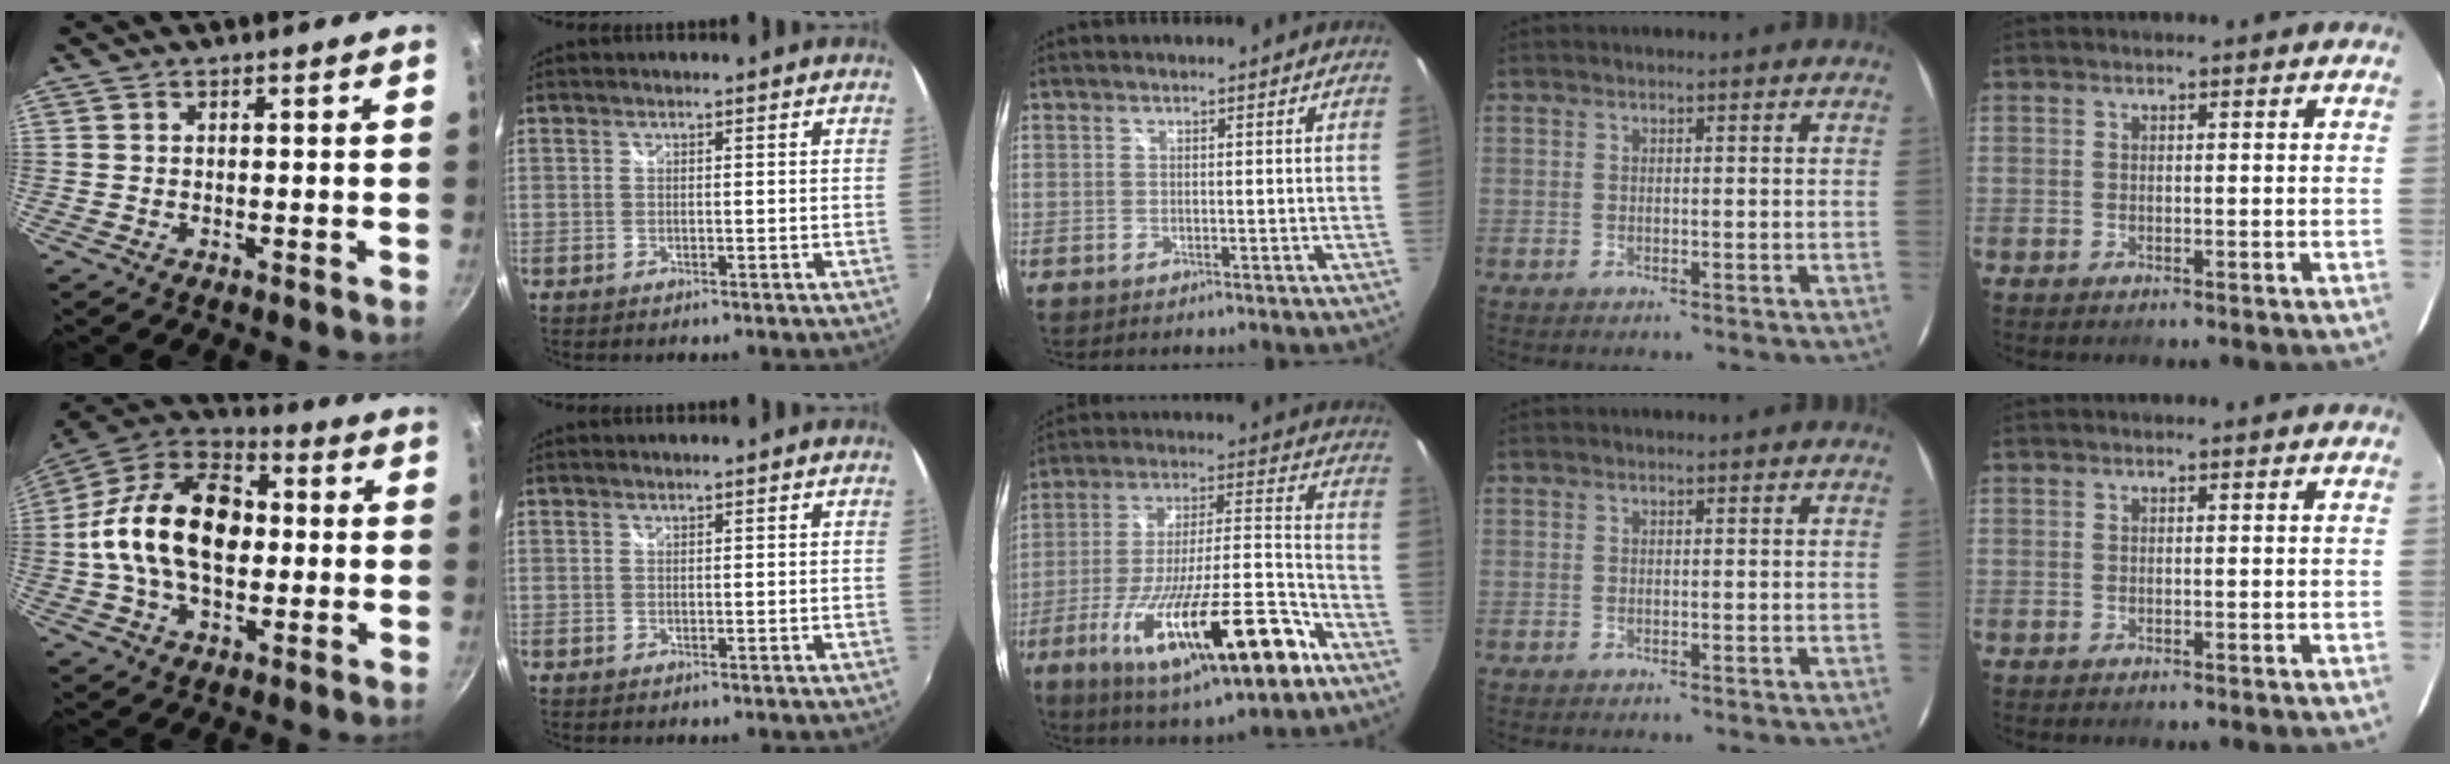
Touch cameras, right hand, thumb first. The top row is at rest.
{"thumb": {"total": 21.4, "force": [0.0, 13.9, 16.3], "torque": [-0.258, 0.035, -0.017]}, "middle": {"total": 25.2, "force": [-12.8, 6.2, 20.8], "torque": [-0.360, -0.045, -0.200]}}